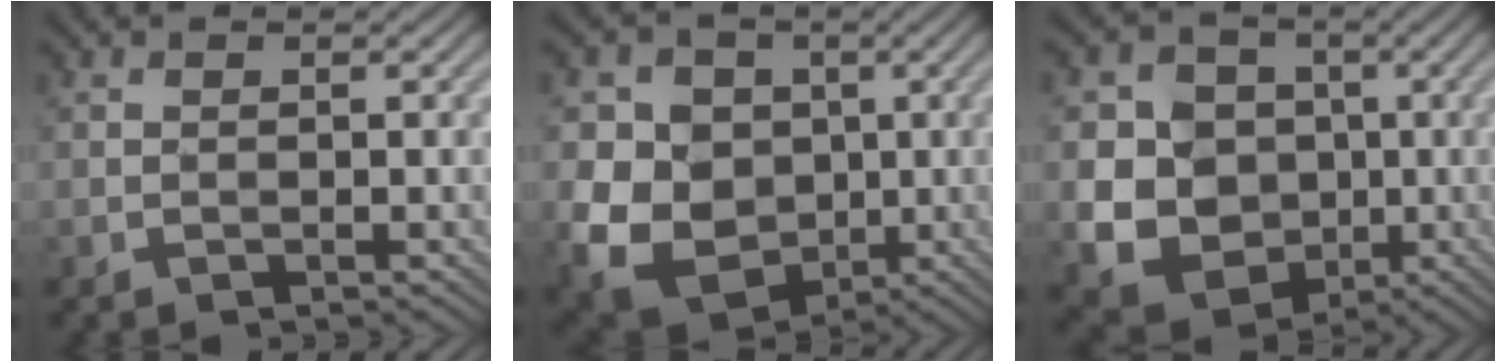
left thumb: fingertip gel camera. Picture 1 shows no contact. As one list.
[{"total": 11.9, "force": [-0.6, 10.2, 6.1], "torque": [-0.154, -0.018, -0.022]}, {"total": 11.1, "force": [-1.0, 10.0, 4.7], "torque": [-0.129, -0.019, -0.033]}]